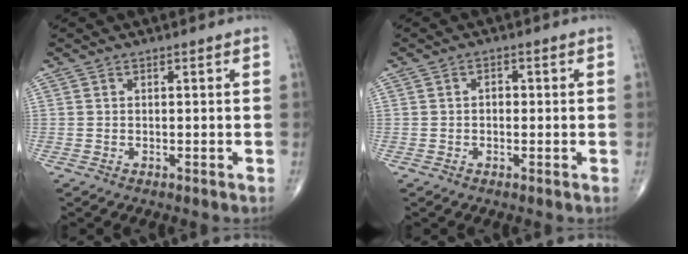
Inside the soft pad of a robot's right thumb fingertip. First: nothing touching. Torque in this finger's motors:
{"motor_torque": [-0.21, 0.17, 0.40, 0.01, 0.00]}